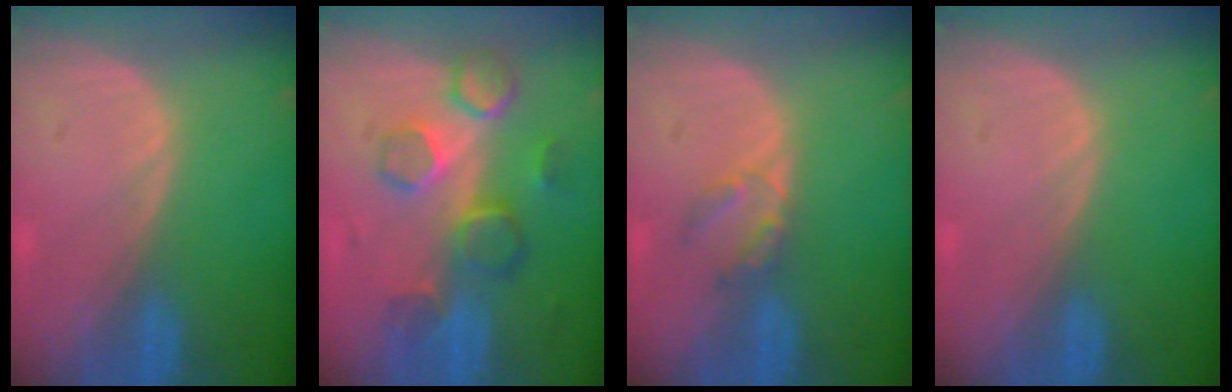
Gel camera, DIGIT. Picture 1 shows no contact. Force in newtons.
{"total": 8.8, "press": 7.9, "slide": 3.7}
{"total": 2.8, "press": 2.8, "slide": 0.3}
{"total": 0.0}